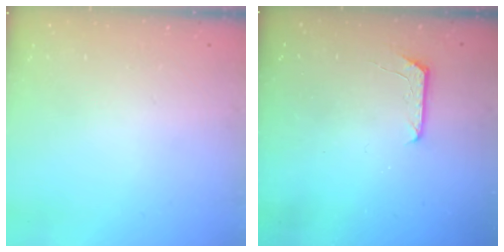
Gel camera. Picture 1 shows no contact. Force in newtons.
{"total": 6.1, "press": 6.1, "slide": 0.6}